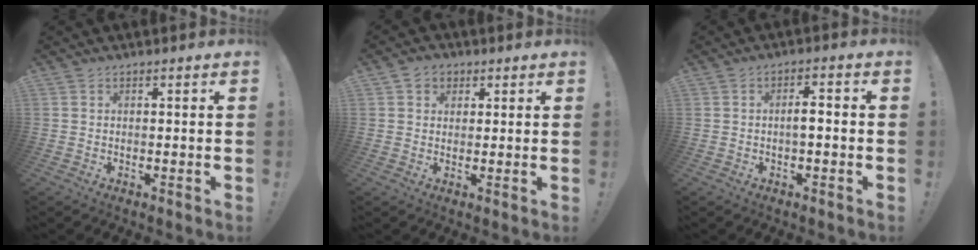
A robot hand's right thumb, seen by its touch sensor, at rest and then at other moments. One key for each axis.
{"total": 3.9, "fx": 1.4, "fy": 3.3, "fz": 1.4, "tx": -0.025, "ty": 0.001, "tz": 0.028}
{"total": 4.2, "fx": -1.0, "fy": 1.2, "fz": 3.9, "tx": -0.062, "ty": 0.007, "tz": -0.022}